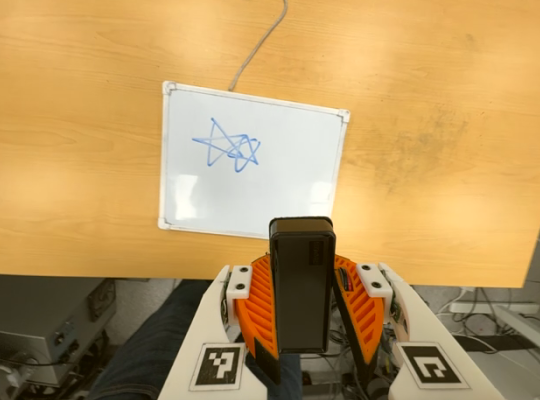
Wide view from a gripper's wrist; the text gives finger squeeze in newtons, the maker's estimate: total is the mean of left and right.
{"total": 5.6, "left": 5.0, "right": 6.3}